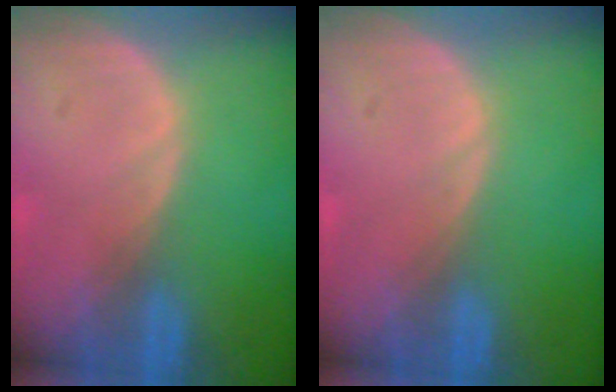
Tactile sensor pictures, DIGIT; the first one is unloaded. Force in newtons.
{"total": 0.0}